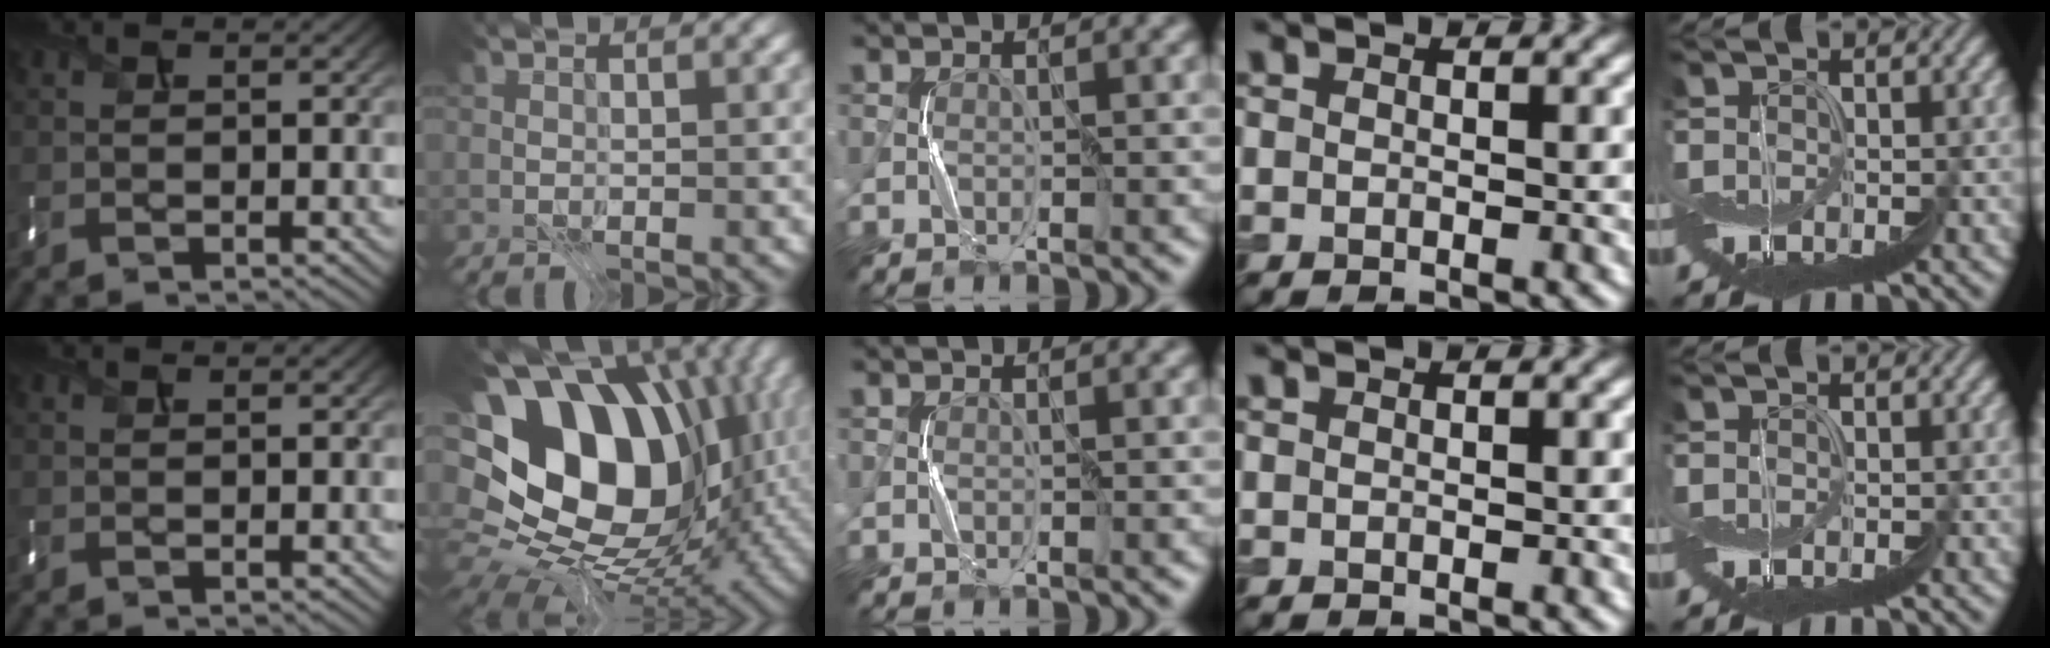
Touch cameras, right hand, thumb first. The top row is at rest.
{"index": {"total": 20.2, "force": [2.8, 14.5, 13.8], "torque": [-0.217, 0.011, 0.078]}}